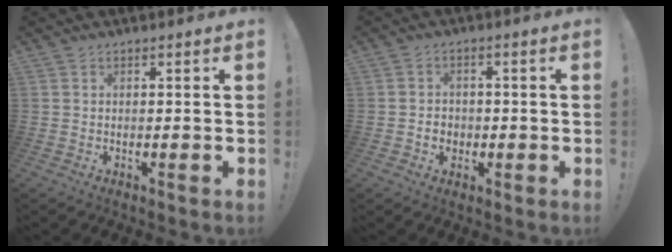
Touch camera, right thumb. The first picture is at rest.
{"total": 3.8, "force": [-1.3, 3.2, 1.4], "torque": [-0.009, 0.002, -0.023]}